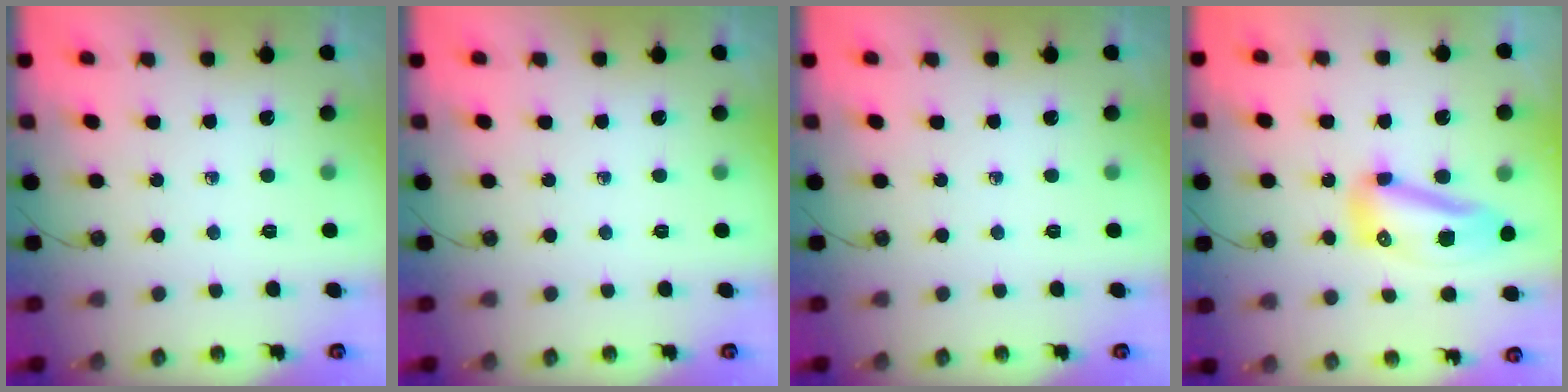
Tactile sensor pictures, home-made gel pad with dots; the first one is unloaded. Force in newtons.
{"total": 0.0}
{"total": 0.0}
{"total": 11.8, "press": 11.7, "slide": 1.5}